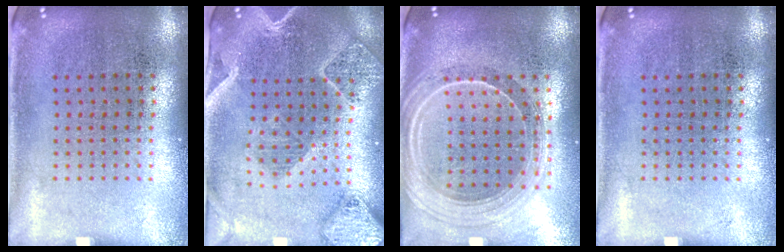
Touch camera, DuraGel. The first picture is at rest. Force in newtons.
{"total": 2.5, "press": 2.3, "slide": 1.1}
{"total": 2.4, "press": 2.0, "slide": 1.2}
{"total": 0.0}